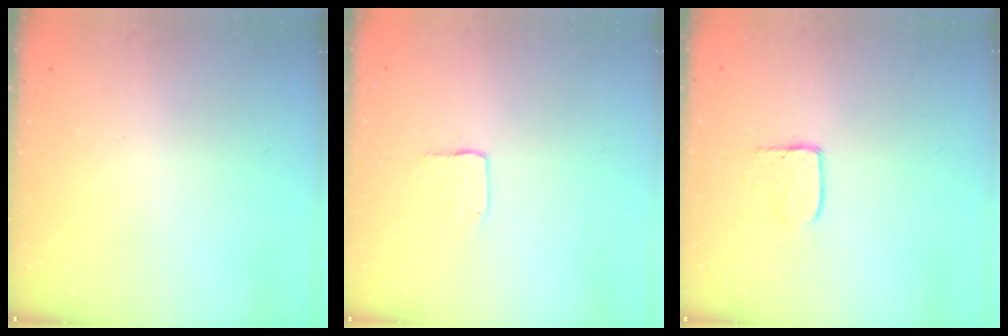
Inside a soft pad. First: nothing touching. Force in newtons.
{"total": 3.2, "press": 3.2, "slide": 0.2}
{"total": 4.0, "press": 4.0, "slide": 0.4}